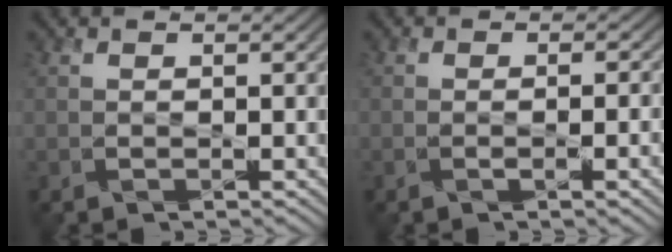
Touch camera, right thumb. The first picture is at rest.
{"total": 3.5, "force": [-0.9, 0.7, 3.3], "torque": [-0.048, 0.003, -0.016]}